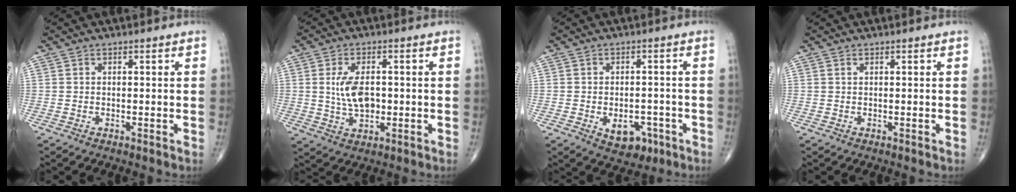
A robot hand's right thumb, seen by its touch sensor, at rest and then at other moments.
{"total": 7.1, "force": [0.3, 4.1, 5.9], "torque": [-0.100, -0.002, 0.008]}
{"total": 7.1, "force": [-2.6, 4.7, 4.7], "torque": [-0.042, 0.014, -0.027]}
{"total": 0.0}